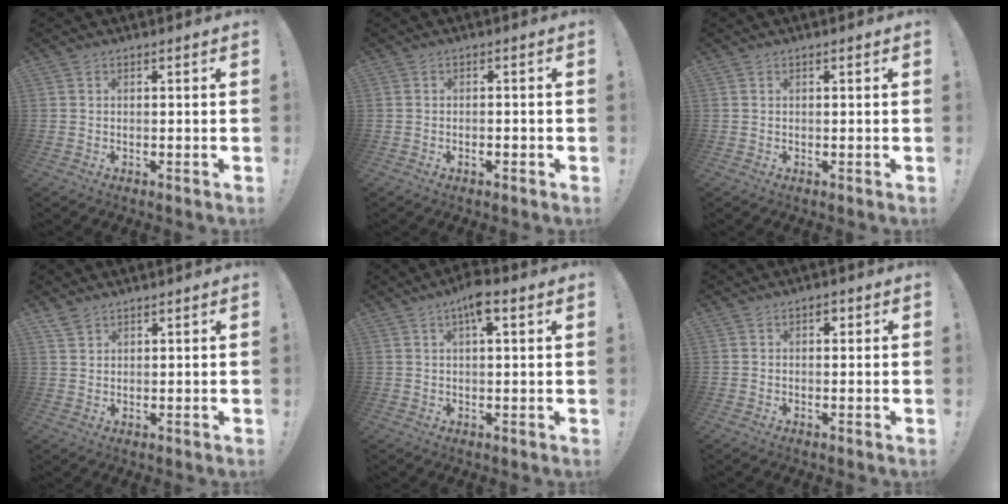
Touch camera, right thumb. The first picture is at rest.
{"total": 1.1, "force": [-0.7, 0.0, 0.7], "torque": [-0.012, -0.001, -0.014]}
{"total": 0.0}
{"total": 2.6, "force": [2.2, 1.1, 1.0], "torque": [-0.022, -0.011, 0.042]}
{"total": 5.5, "force": [2.8, 1.4, 4.5], "torque": [-0.069, -0.007, 0.042]}
{"total": 1.5, "force": [0.6, 1.1, 0.8], "torque": [-0.001, 0.002, 0.006]}